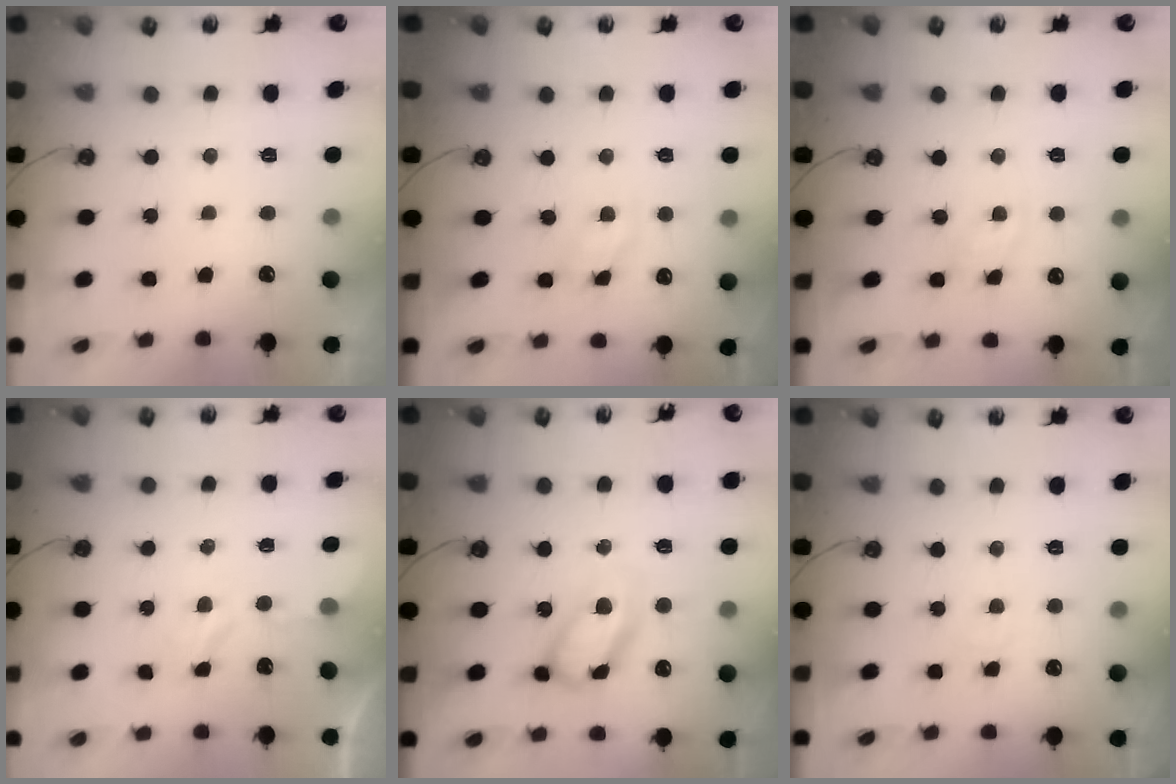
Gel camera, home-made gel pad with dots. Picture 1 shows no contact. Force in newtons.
{"total": 2.9, "press": 2.9, "slide": 0.4}
{"total": 2.7, "press": 2.7, "slide": 0.3}
{"total": 3.4, "press": 3.3, "slide": 0.5}
{"total": 14.9, "press": 14.8, "slide": 1.3}
{"total": 2.3, "press": 2.3, "slide": 0.4}